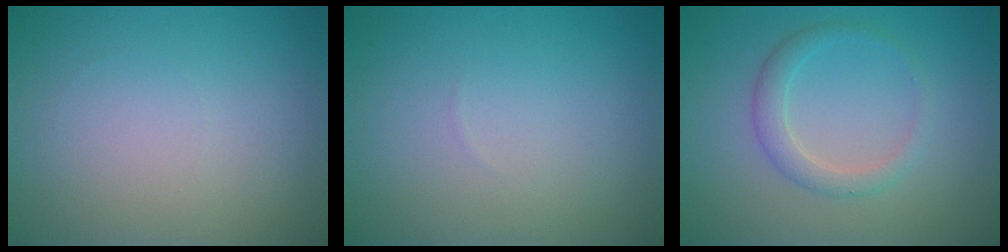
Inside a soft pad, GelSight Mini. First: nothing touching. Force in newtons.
{"total": 0.0}
{"total": 2.1, "press": 2.1, "slide": 0.1}